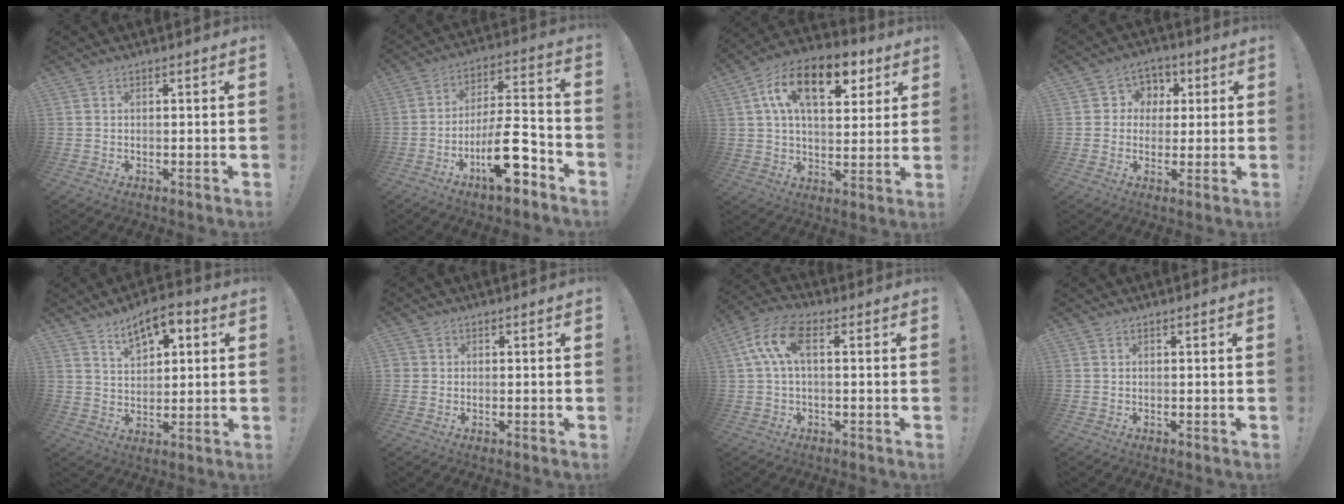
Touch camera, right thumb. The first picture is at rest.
{"total": 17.1, "force": [-8.3, 5.9, 13.7], "torque": [-0.219, 0.059, -0.128]}
{"total": 17.6, "force": [7.3, 9.3, 12.9], "torque": [-0.207, -0.014, 0.125]}
{"total": 6.3, "force": [-0.1, 6.1, 1.3], "torque": [-0.021, 0.009, 0.001]}
{"total": 8.8, "force": [5.3, 4.6, 5.3], "torque": [-0.083, -0.019, 0.095]}
{"total": 1.4, "force": [0.1, 1.4, 0.4], "torque": [-0.007, 0.003, 0.003]}
{"total": 10.5, "force": [2.0, 4.8, 9.1], "torque": [-0.194, 0.003, 0.038]}
{"total": 0.0}